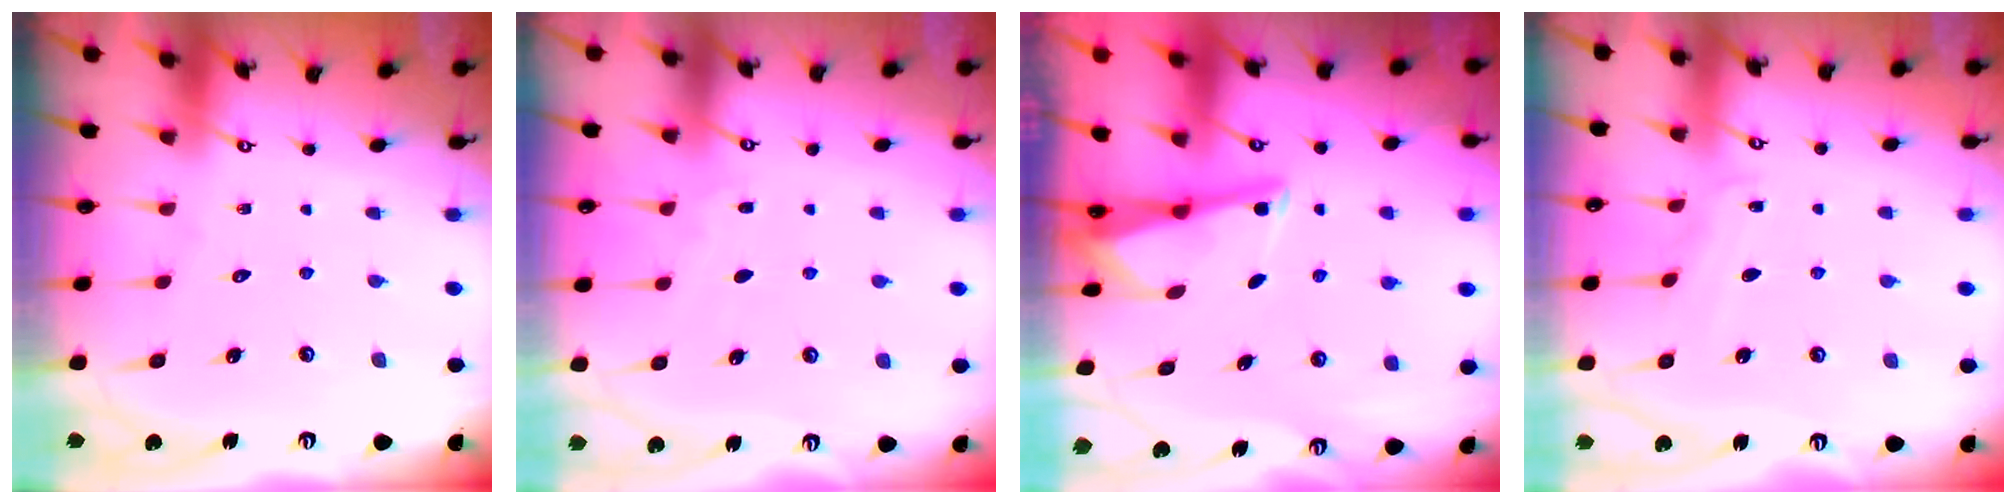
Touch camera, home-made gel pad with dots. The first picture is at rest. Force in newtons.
{"total": 2.9, "press": 2.8, "slide": 0.5}
{"total": 2.7, "press": 2.7, "slide": 0.2}
{"total": 4.8, "press": 4.8, "slide": 0.2}